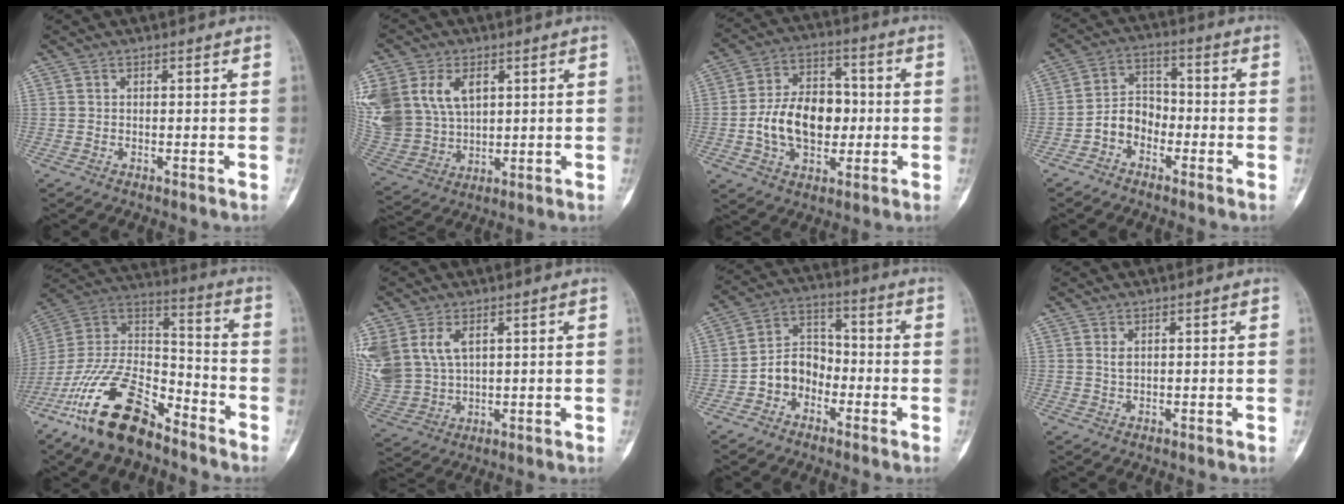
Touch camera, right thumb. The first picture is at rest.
{"total": 21.3, "force": [6.9, 15.4, 12.9], "torque": [-0.312, 0.018, 0.155]}
{"total": 15.3, "force": [-1.3, 10.2, 11.2], "torque": [-0.167, 0.029, -0.020]}
{"total": 6.7, "force": [-2.9, 5.1, 3.3], "torque": [-0.038, 0.037, -0.065]}
{"total": 21.0, "force": [-14.0, 9.1, 12.7], "torque": [-0.240, 0.079, -0.262]}
{"total": 14.3, "force": [4.8, 9.9, 9.1], "torque": [-0.228, 0.001, 0.115]}
{"total": 8.4, "force": [-3.1, 6.6, 4.2], "torque": [-0.047, 0.042, -0.068]}
{"total": 1.3, "force": [0.5, 0.7, 0.9], "torque": [-0.014, 0.000, 0.011]}